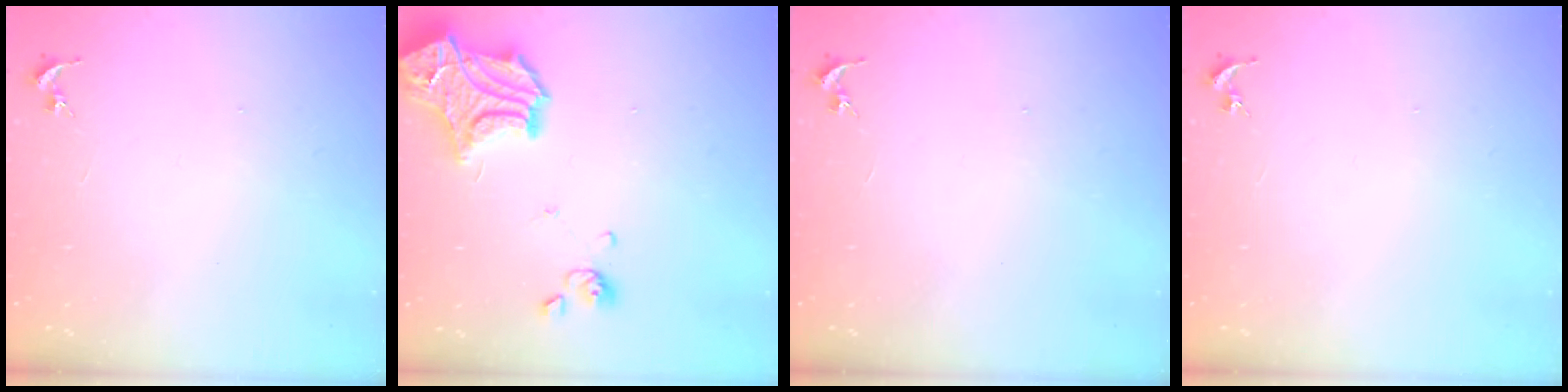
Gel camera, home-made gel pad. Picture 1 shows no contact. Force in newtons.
{"total": 20.6, "press": 20.5, "slide": 1.8}
{"total": 0.0}
{"total": 0.0}